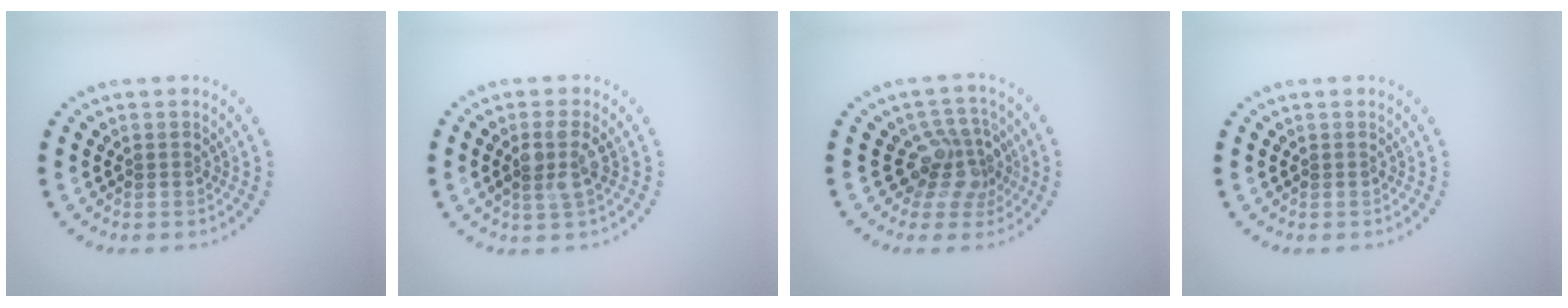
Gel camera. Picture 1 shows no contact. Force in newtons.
{"total": 2.2, "press": 2.0, "slide": 0.9}
{"total": 3.5, "press": 3.0, "slide": 1.9}
{"total": 0.0}